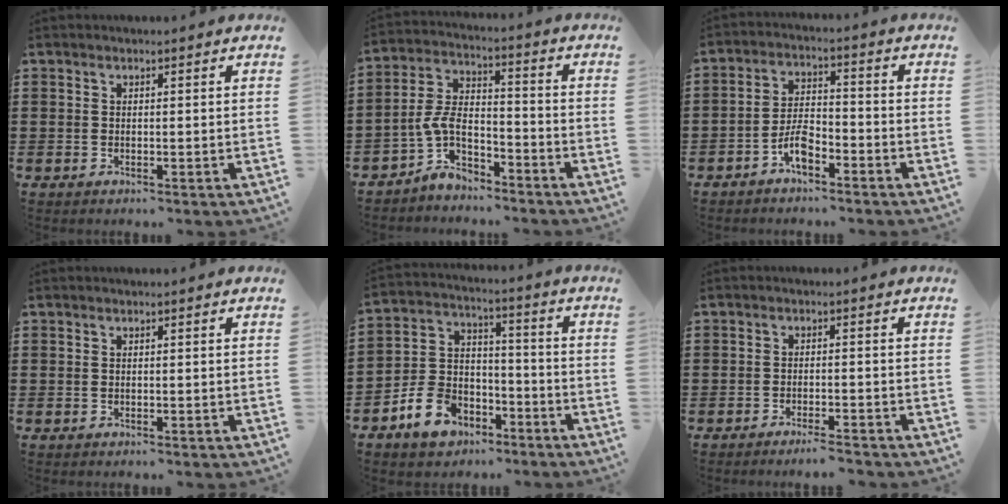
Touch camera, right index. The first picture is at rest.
{"total": 6.1, "force": [-4.0, 3.1, 3.5], "torque": [-0.091, -0.012, -0.086]}
{"total": 5.1, "force": [-3.2, 2.1, 3.4], "torque": [-0.078, 0.004, -0.065]}
{"total": 0.0}
{"total": 8.7, "force": [-6.0, 5.7, 2.9], "torque": [-0.081, 0.033, -0.115]}
{"total": 2.4, "force": [-2.3, -0.2, 0.8], "torque": [-0.014, -0.001, -0.045]}